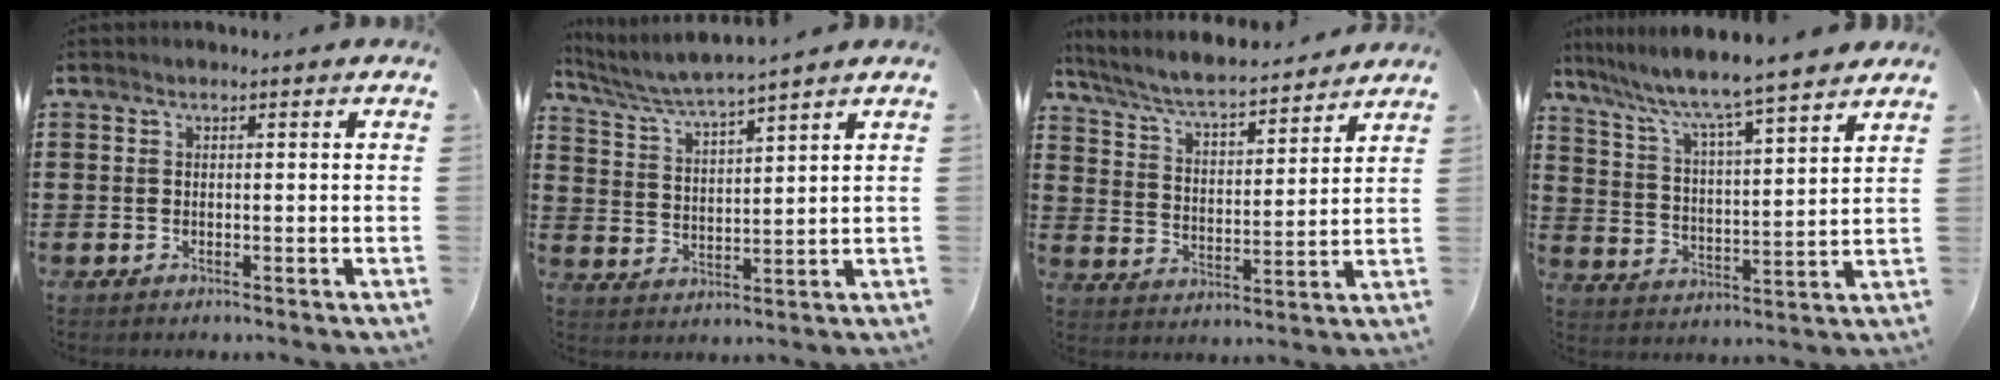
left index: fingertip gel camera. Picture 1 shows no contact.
{"total": 4.6, "force": [4.2, -0.6, 1.7], "torque": [-0.052, -0.027, 0.068]}
{"total": 6.2, "force": [5.7, 0.3, 2.4], "torque": [-0.072, -0.037, 0.094]}
{"total": 6.7, "force": [6.0, -0.6, 2.9], "torque": [-0.082, -0.046, 0.096]}